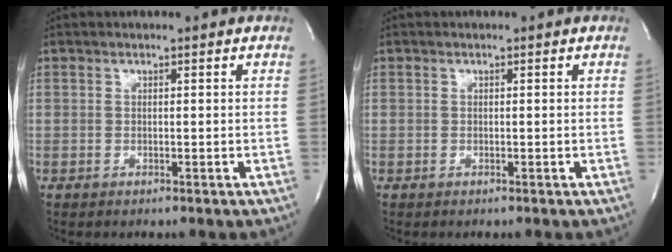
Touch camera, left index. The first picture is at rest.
{"total": 0.0}